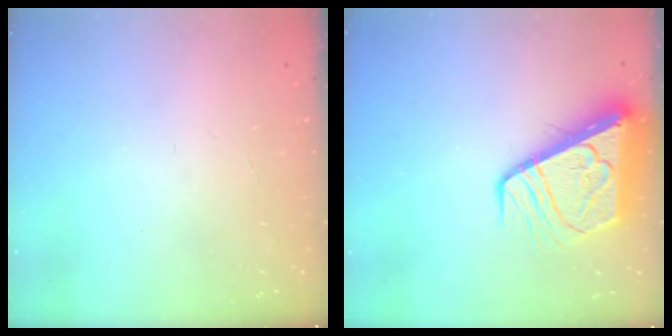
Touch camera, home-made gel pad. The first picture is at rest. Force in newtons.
{"total": 11.4, "press": 11.3, "slide": 1.4}